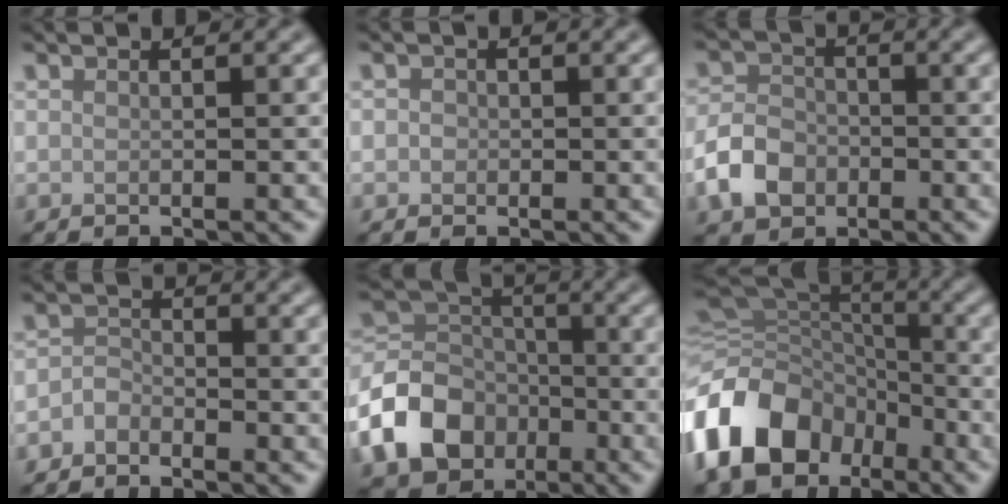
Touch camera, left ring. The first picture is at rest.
{"total": 0.9, "force": [0.0, 0.9, 0.2], "torque": [0.003, -0.004, -0.003]}
{"total": 4.2, "force": [-1.9, 3.1, 2.0], "torque": [-0.041, 0.001, -0.042]}
{"total": 1.5, "force": [-1.2, 0.9, 0.3], "torque": [-0.005, 0.006, -0.027]}
{"total": 8.2, "force": [-3.7, 6.3, 3.8], "torque": [-0.076, 0.001, -0.086]}
{"total": 14.3, "force": [-6.7, 10.5, 7.0], "torque": [-0.162, -0.005, -0.125]}